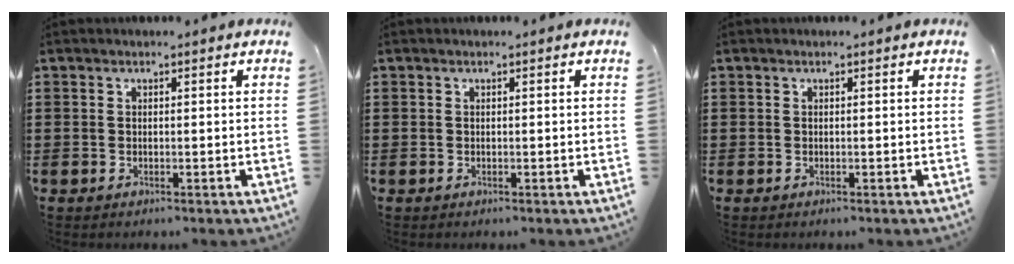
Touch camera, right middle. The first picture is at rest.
{"total": 0.0}
{"total": 0.0}